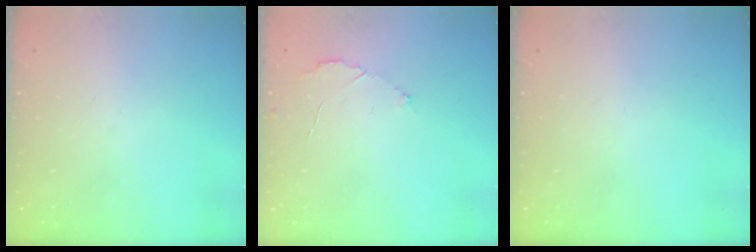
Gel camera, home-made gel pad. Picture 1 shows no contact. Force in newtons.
{"total": 3.6, "press": 3.6, "slide": 0.4}
{"total": 0.0}